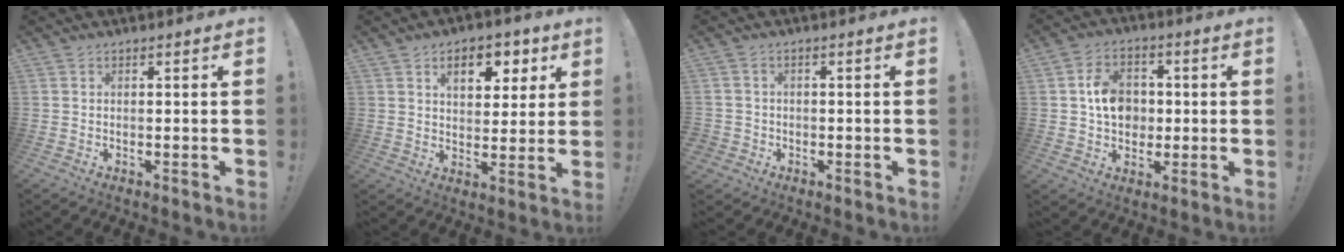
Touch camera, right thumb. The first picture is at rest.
{"total": 9.6, "force": [4.4, 5.8, 6.2], "torque": [-0.081, -0.012, 0.074]}
{"total": 2.6, "force": [-0.9, 2.3, 0.8], "torque": [-0.012, 0.005, -0.015]}
{"total": 10.8, "force": [0.7, 8.9, 6.1], "torque": [-0.093, 0.013, 0.021]}